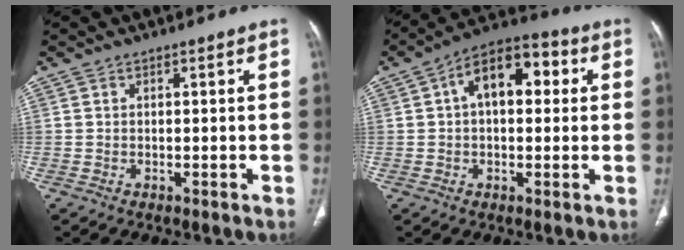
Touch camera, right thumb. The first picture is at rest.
{"total": 12.3, "force": [2.7, 7.0, 9.7], "torque": [-0.127, 0.033, 0.032]}